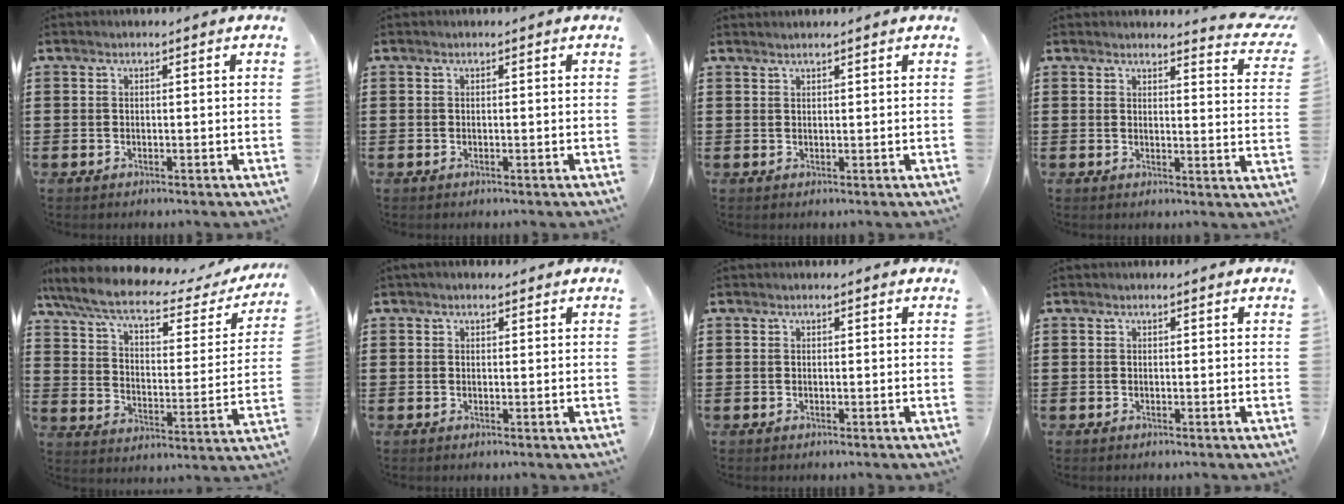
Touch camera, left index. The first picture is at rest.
{"total": 0.0}
{"total": 0.8, "force": [0.8, -0.1, 0.1], "torque": [-0.002, -0.002, 0.016]}
{"total": 3.3, "force": [3.1, 0.1, 1.0], "torque": [-0.017, -0.021, 0.053]}
{"total": 8.0, "force": [5.9, 1.8, 5.1], "torque": [-0.121, -0.027, 0.097]}
{"total": 0.8, "force": [0.6, 0.5, 0.1], "torque": [-0.004, 0.005, 0.011]}
{"total": 0.0}
{"total": 0.0}